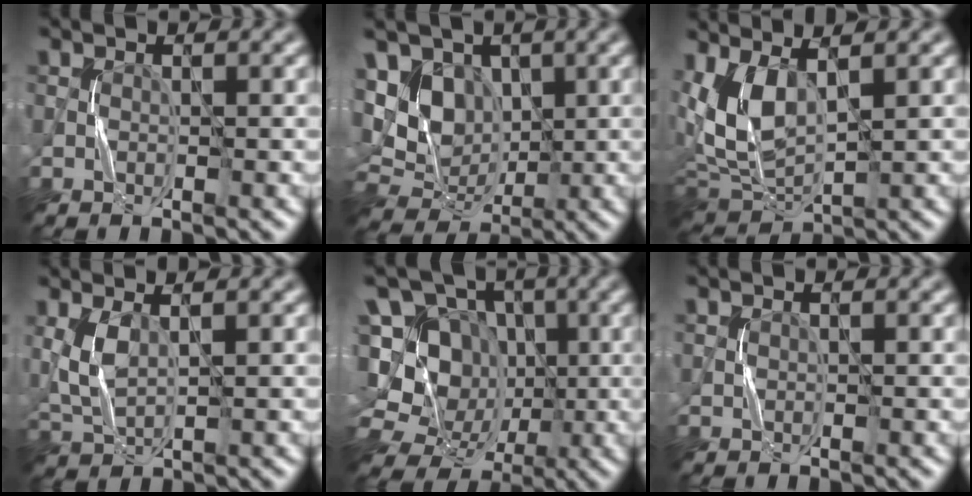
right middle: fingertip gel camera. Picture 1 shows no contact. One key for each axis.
{"total": 8.3, "fx": 1.4, "fy": 6.8, "fz": 4.6, "tx": -0.089, "ty": 0.014, "tz": 0.013}
{"total": 6.8, "fx": 2.2, "fy": 3.1, "fz": 5.6, "tx": -0.137, "ty": 0.001, "tz": 0.048}
{"total": 2.9, "fx": 1.2, "fy": 0.9, "fz": 2.5, "tx": -0.066, "ty": -0.002, "tz": 0.032}
{"total": 14.1, "fx": -1.2, "fy": 12.9, "fz": 5.7, "tx": -0.159, "ty": 0.034, "tz": -0.029}
{"total": 0.0}